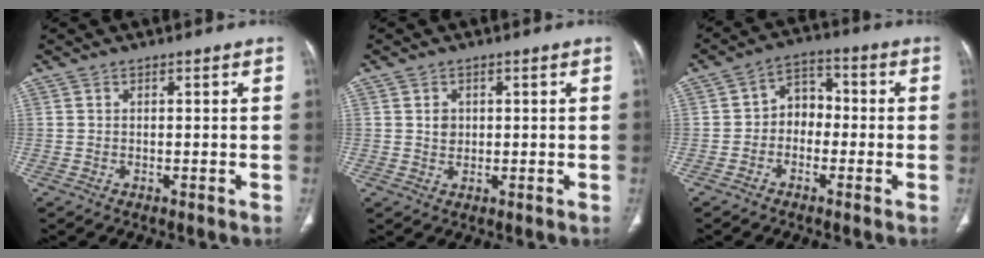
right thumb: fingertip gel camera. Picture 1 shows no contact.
{"total": 2.2, "force": [0.4, 1.9, 1.1], "torque": [-0.001, 0.001, 0.007]}
{"total": 6.3, "force": [-1.2, 5.0, 3.6], "torque": [-0.022, 0.033, -0.039]}